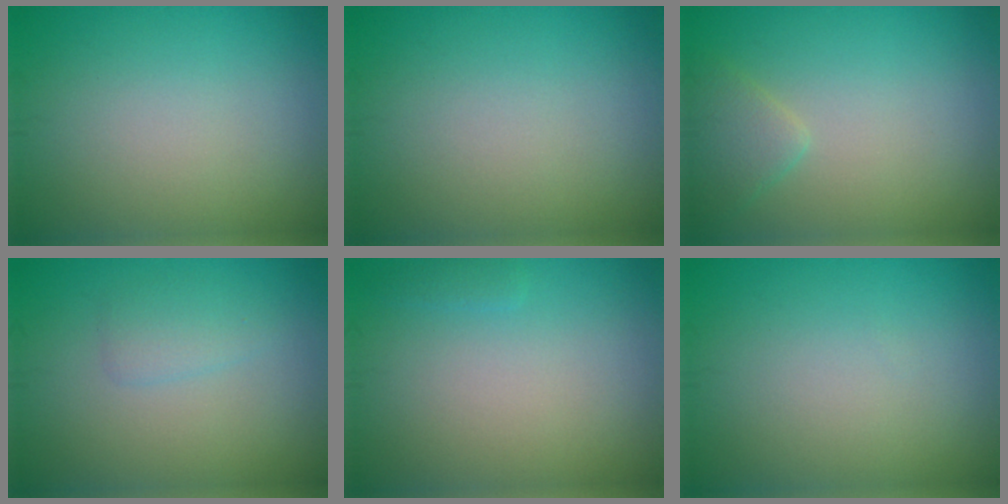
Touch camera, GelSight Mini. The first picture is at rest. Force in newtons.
{"total": 0.0}
{"total": 2.1, "press": 2.1, "slide": 0.1}
{"total": 1.6, "press": 1.6, "slide": 0.1}
{"total": 0.7, "press": 0.7, "slide": 0.0}
{"total": 0.0}